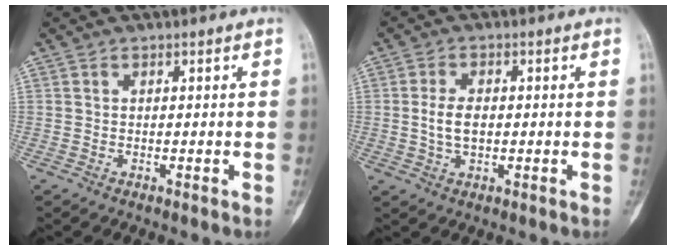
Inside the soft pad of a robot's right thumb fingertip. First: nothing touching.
{"total": 4.5, "force": [-0.1, 2.6, 3.7], "torque": [-0.073, 0.003, -0.002]}